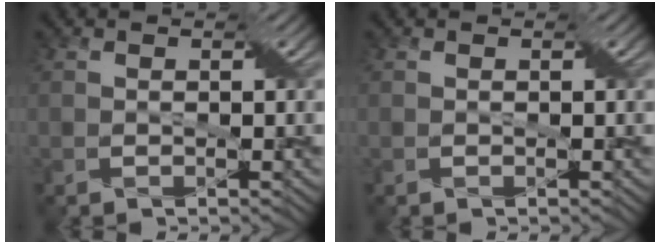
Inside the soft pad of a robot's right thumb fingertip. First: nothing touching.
{"total": 0.0}